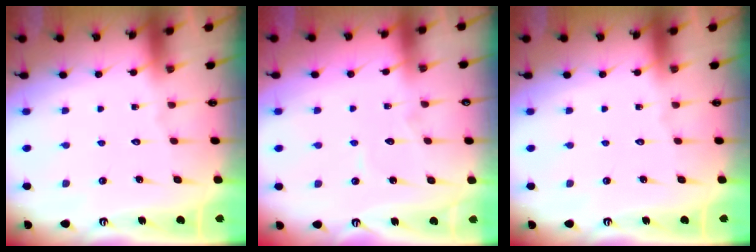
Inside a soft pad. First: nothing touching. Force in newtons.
{"total": 3.4, "press": 3.4, "slide": 0.3}
{"total": 0.0}